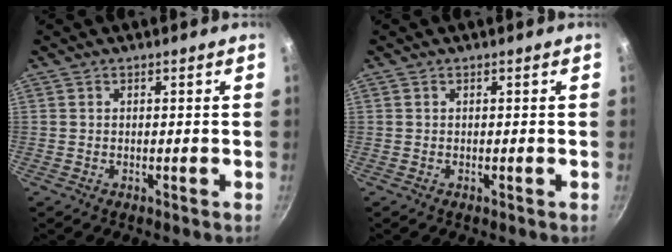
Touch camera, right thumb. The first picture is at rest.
{"total": 0.0}